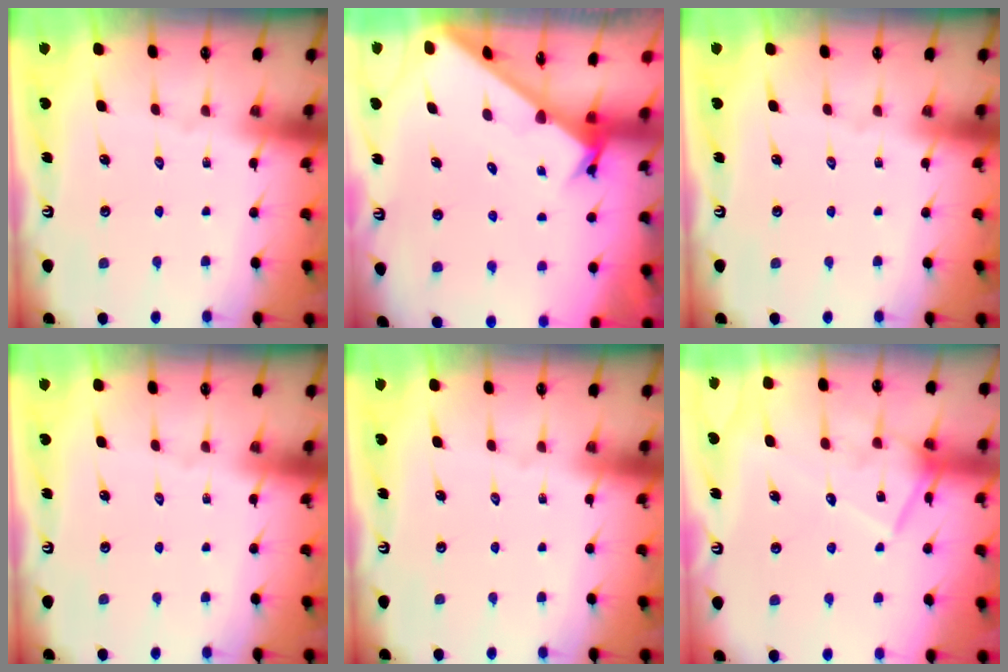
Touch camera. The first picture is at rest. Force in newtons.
{"total": 2.6, "press": 2.6, "slide": 0.3}
{"total": 0.0}
{"total": 0.0}
{"total": 0.0}
{"total": 13.0, "press": 13.0, "slide": 0.8}